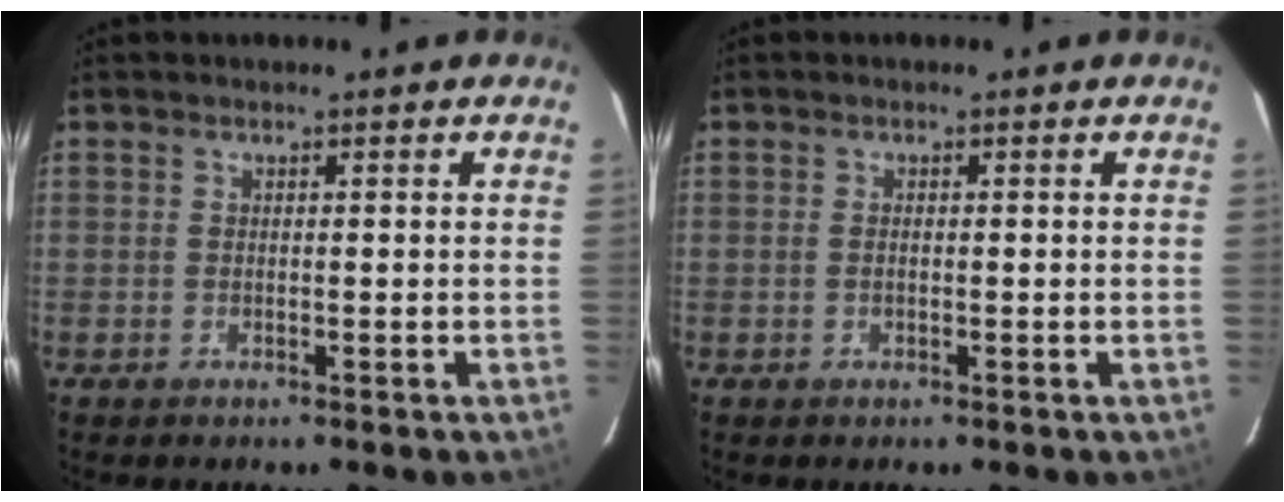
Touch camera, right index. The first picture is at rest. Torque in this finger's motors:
{"motor_torque": [-0.15, 0.12, -0.05, 0.00]}